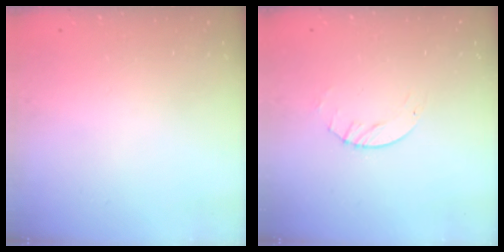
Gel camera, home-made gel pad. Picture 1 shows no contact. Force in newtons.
{"total": 2.6, "press": 2.6, "slide": 0.3}